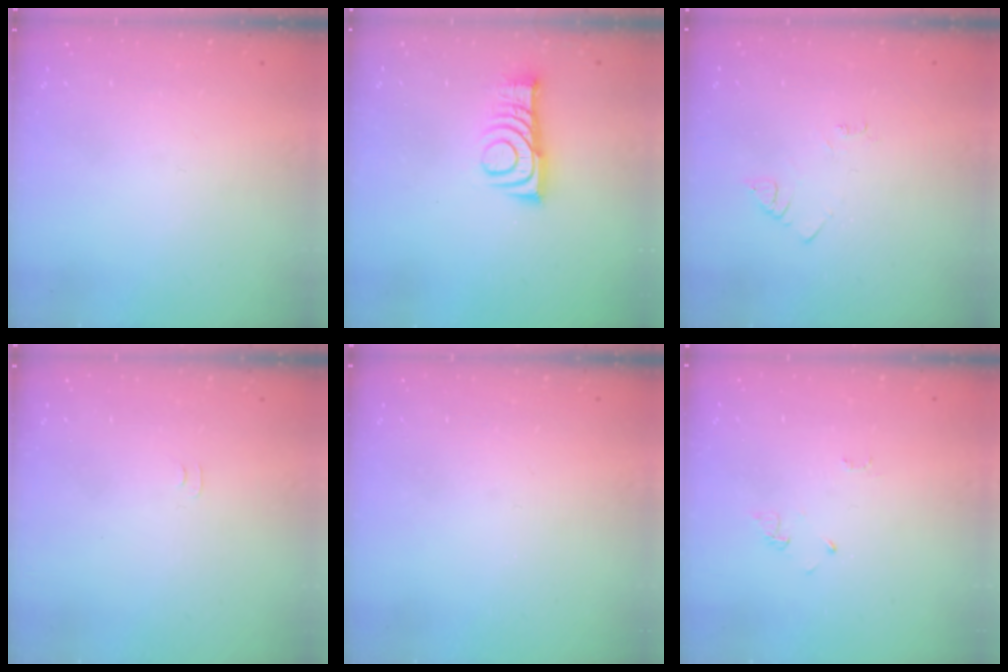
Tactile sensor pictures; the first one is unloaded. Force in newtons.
{"total": 9.3, "press": 9.3, "slide": 0.2}
{"total": 2.7, "press": 2.7, "slide": 0.4}
{"total": 3.7, "press": 3.7, "slide": 0.4}
{"total": 0.0}
{"total": 2.6, "press": 2.6, "slide": 0.4}